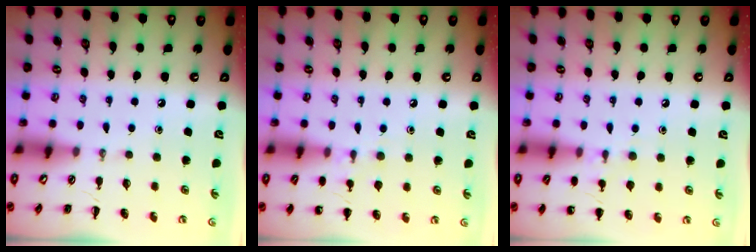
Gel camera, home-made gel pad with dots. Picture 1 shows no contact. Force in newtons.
{"total": 7.3, "press": 7.1, "slide": 1.9}
{"total": 7.3, "press": 7.1, "slide": 1.9}